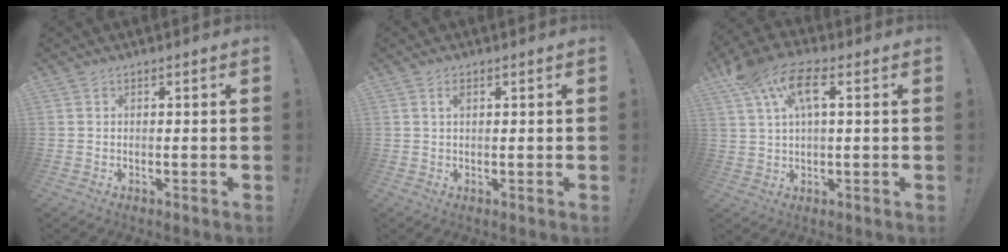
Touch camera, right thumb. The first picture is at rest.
{"total": 1.6, "force": [0.6, 0.8, 1.3], "torque": [-0.025, 0.003, 0.010]}
{"total": 10.5, "force": [4.5, 5.1, 8.0], "torque": [-0.154, 0.002, 0.083]}